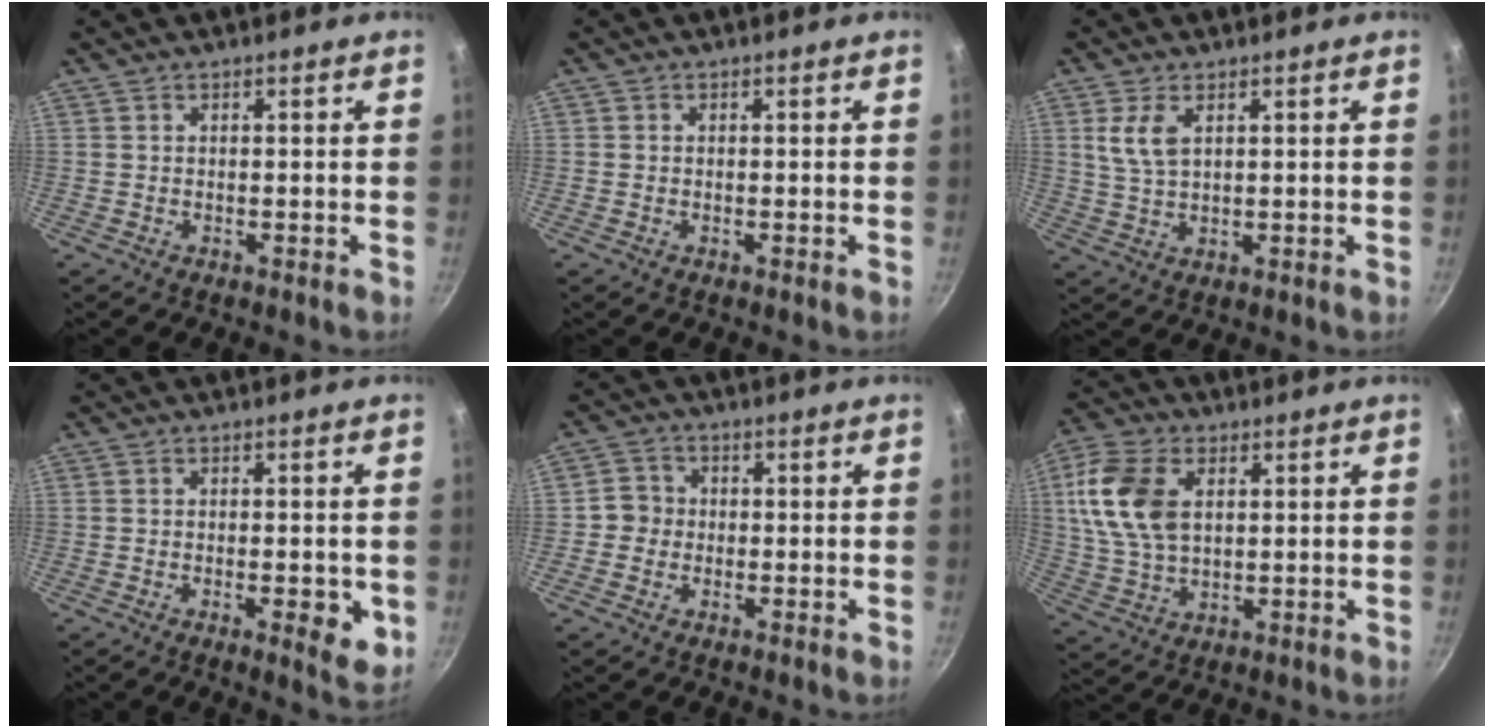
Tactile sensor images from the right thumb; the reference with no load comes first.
{"total": 0.0}
{"total": 5.5, "force": [2.1, 2.7, 4.3], "torque": [-0.083, -0.010, 0.044]}
{"total": 5.7, "force": [-1.4, 2.0, 5.2], "torque": [-0.060, -0.004, -0.017]}
{"total": 3.8, "force": [-0.7, 3.6, 1.0], "torque": [0.005, 0.011, -0.024]}
{"total": 13.8, "force": [3.3, 8.8, 10.0], "torque": [-0.187, -0.002, 0.062]}